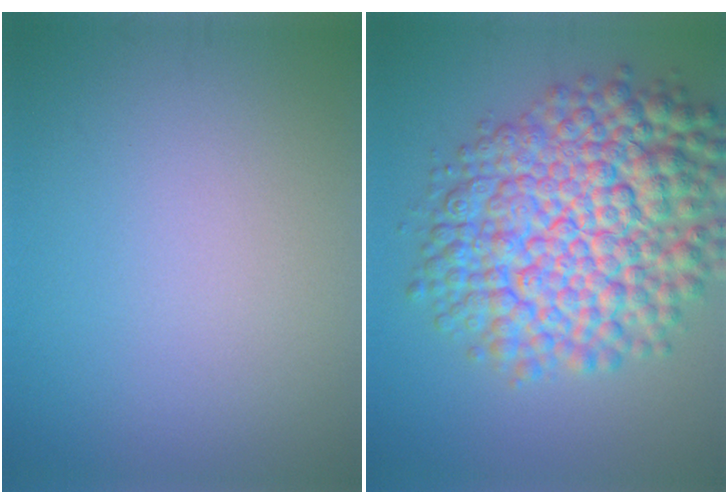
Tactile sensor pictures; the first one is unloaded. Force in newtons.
{"total": 12.8, "press": 12.8, "slide": 0.3}